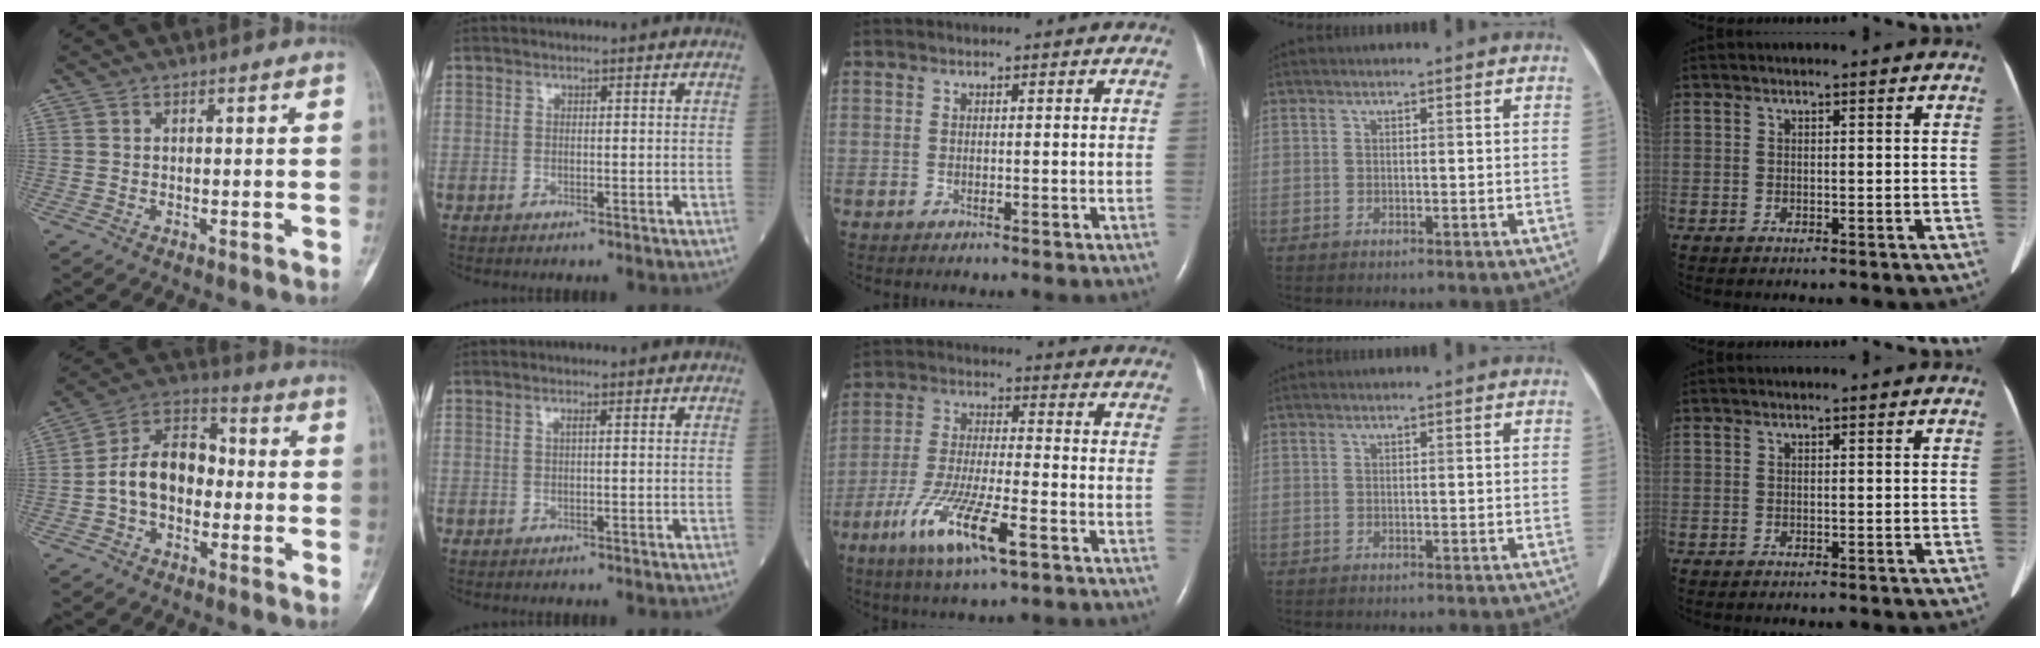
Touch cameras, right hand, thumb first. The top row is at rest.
{"thumb": {"total": 12.1, "force": [-1.5, 8.2, 8.8], "torque": [-0.135, 0.043, -0.041]}, "index": {"total": 0.6, "force": [0.2, -0.1, 0.5], "torque": [-0.012, 0.000, 0.003]}, "middle": {"total": 12.3, "force": [-6.2, 2.0, 10.5], "torque": [-0.210, -0.020, -0.111]}}